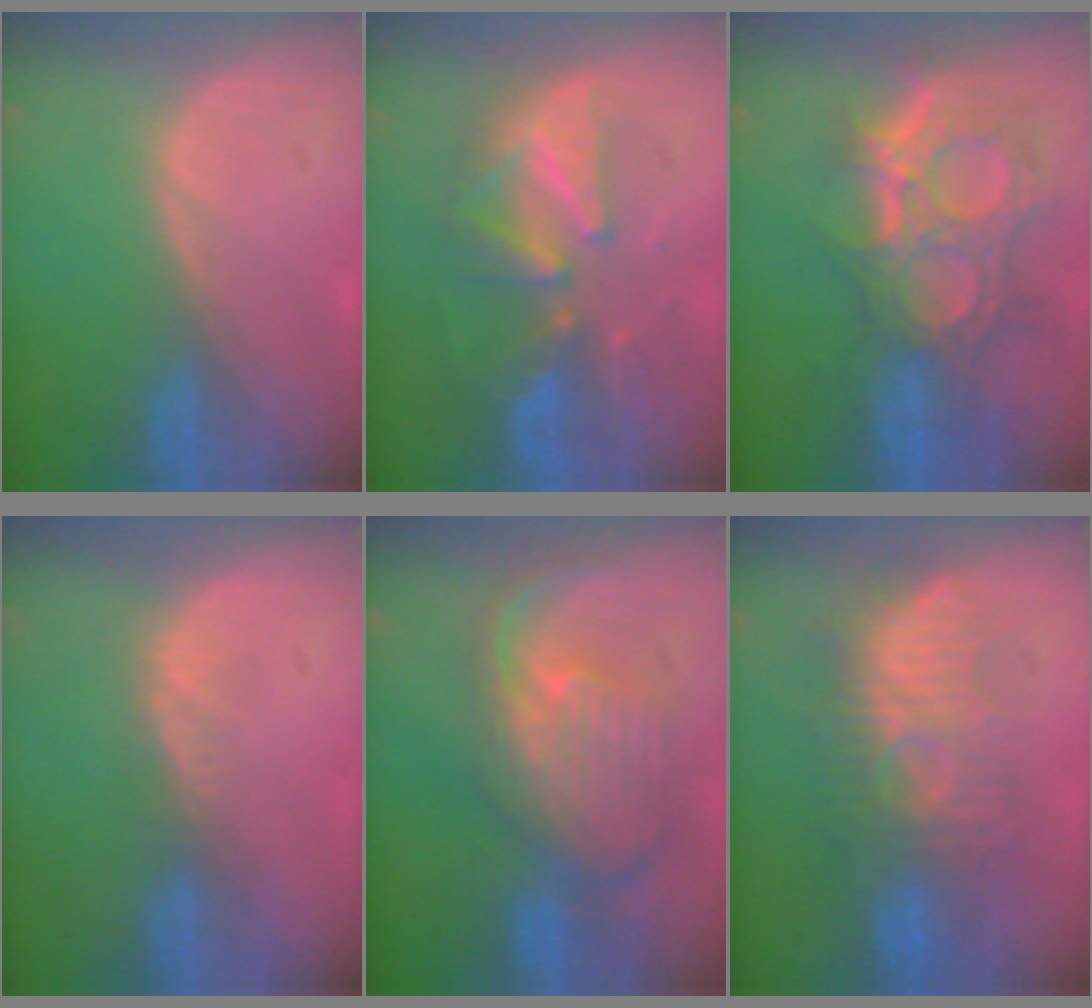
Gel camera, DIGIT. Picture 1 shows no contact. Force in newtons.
{"total": 9.3, "press": 8.5, "slide": 3.7}
{"total": 12.1, "press": 10.8, "slide": 5.4}
{"total": 2.1, "press": 1.5, "slide": 1.4}
{"total": 10.8, "press": 9.6, "slide": 5.0}
{"total": 9.5, "press": 9.2, "slide": 2.1}